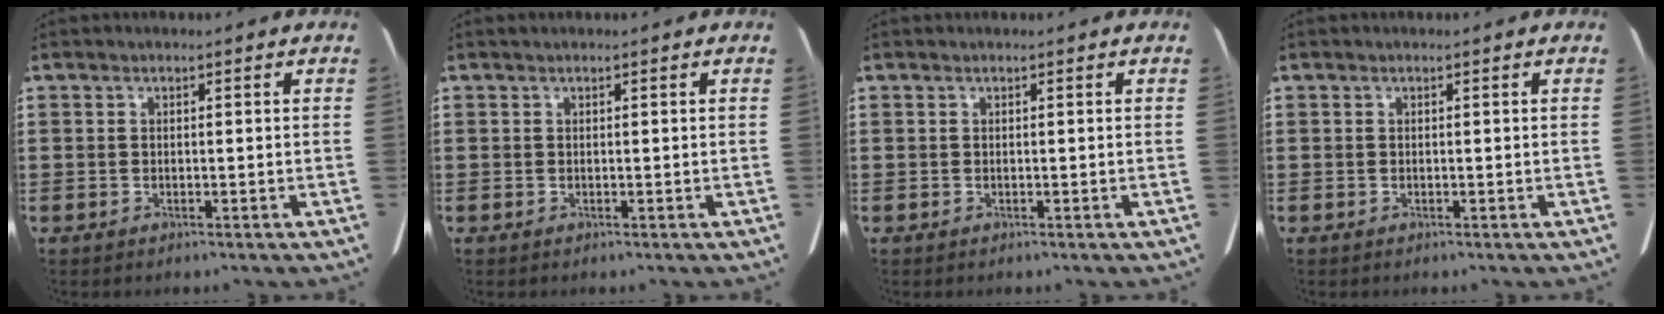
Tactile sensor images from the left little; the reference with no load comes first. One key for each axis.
{"total": 0.0}
{"total": 0.0}
{"total": 0.0}